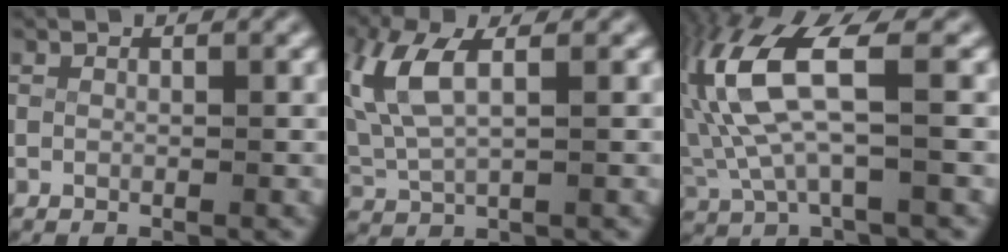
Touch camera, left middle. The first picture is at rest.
{"total": 4.6, "force": [1.5, 2.3, 3.7], "torque": [-0.102, -0.005, 0.036]}
{"total": 8.2, "force": [1.2, 3.8, 7.1], "torque": [-0.174, -0.008, 0.030]}